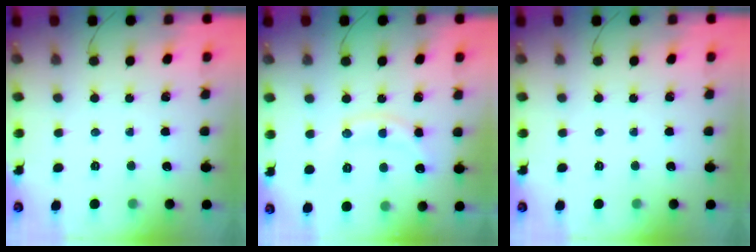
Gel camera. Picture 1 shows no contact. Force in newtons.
{"total": 11.3, "press": 11.3, "slide": 0.3}
{"total": 0.0}